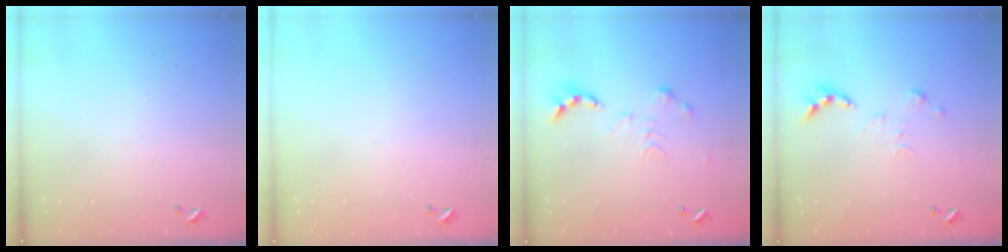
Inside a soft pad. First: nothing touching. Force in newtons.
{"total": 0.0}
{"total": 0.0}
{"total": 0.0}